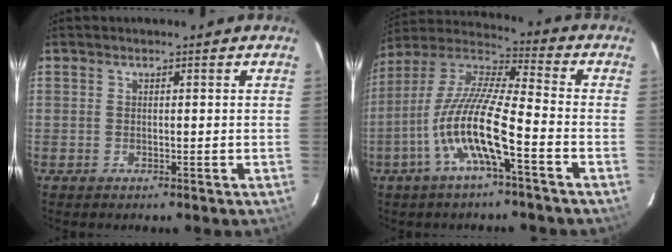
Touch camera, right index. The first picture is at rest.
{"total": 14.2, "force": [-5.8, 1.8, 12.9], "torque": [-0.253, -0.003, -0.118]}